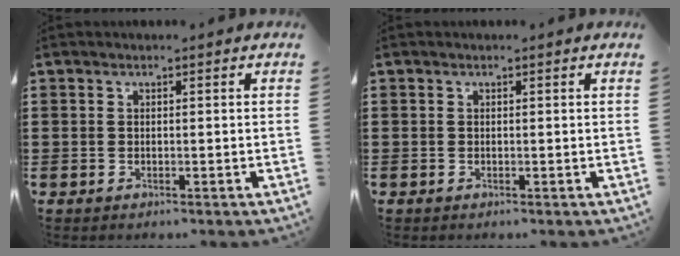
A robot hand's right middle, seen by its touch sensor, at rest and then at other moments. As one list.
[{"total": 0.0}]